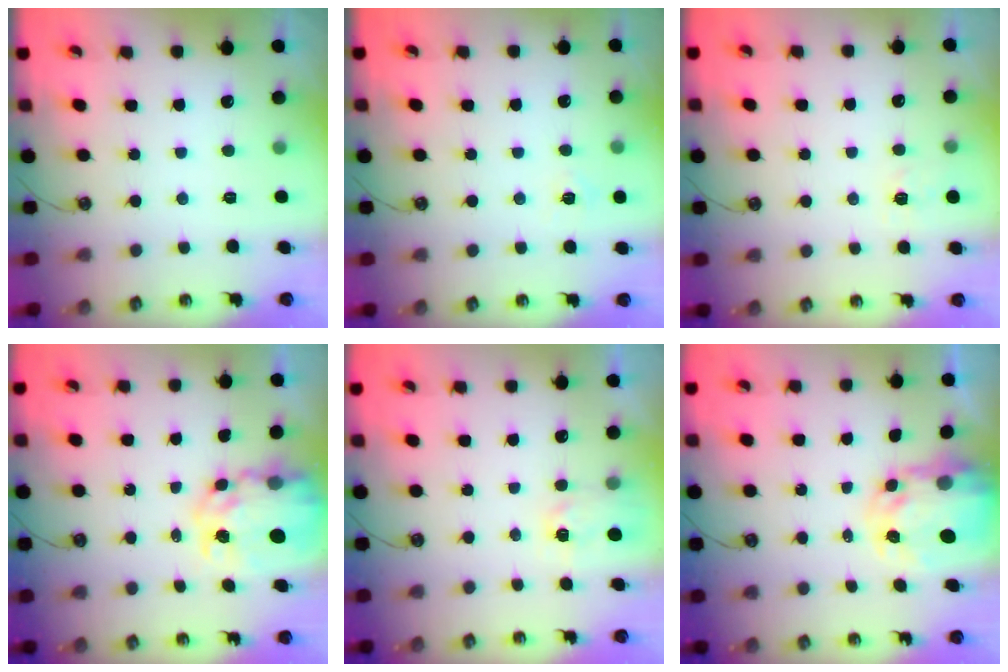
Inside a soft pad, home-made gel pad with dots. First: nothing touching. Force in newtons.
{"total": 3.7, "press": 3.7, "slide": 0.4}
{"total": 3.3, "press": 3.2, "slide": 0.6}
{"total": 10.4, "press": 10.4, "slide": 1.0}
{"total": 3.0, "press": 2.9, "slide": 0.5}
{"total": 5.9, "press": 5.9, "slide": 0.5}